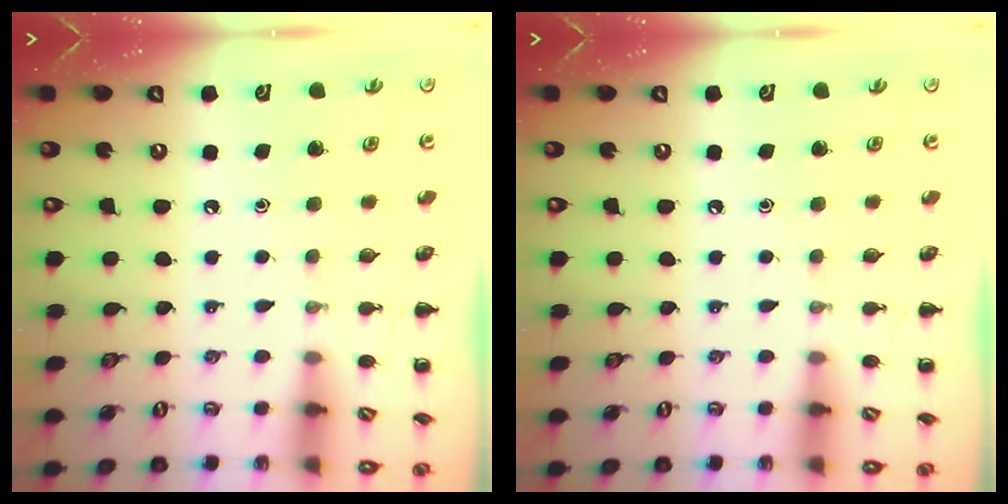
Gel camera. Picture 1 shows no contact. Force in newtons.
{"total": 0.0}